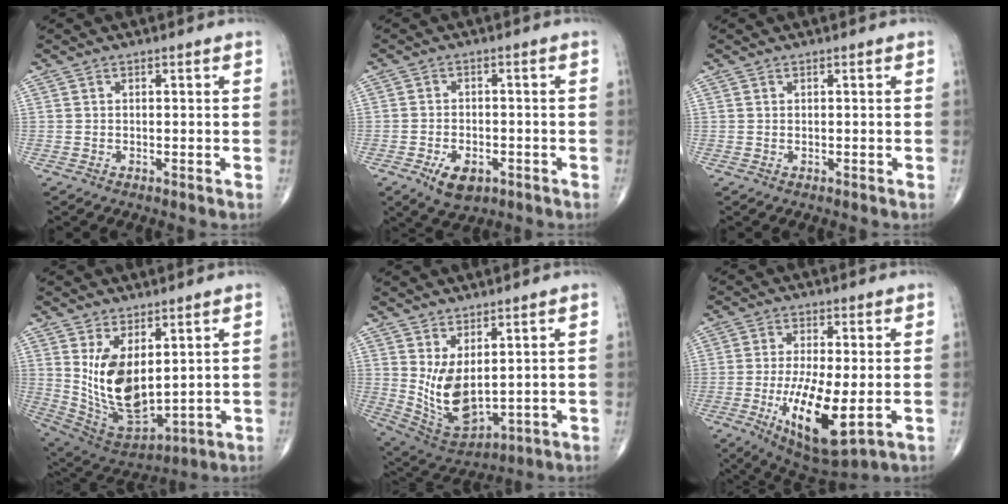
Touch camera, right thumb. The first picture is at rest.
{"total": 6.0, "force": [-2.9, 3.5, 4.0], "torque": [-0.062, 0.007, -0.042]}
{"total": 0.0}
{"total": 14.4, "force": [3.3, 7.4, 11.9], "torque": [-0.206, -0.030, 0.090]}
{"total": 10.8, "force": [1.9, 5.4, 9.2], "torque": [-0.160, -0.029, 0.062]}
{"total": 14.4, "force": [-3.4, 4.7, 13.1], "torque": [-0.237, -0.020, -0.045]}